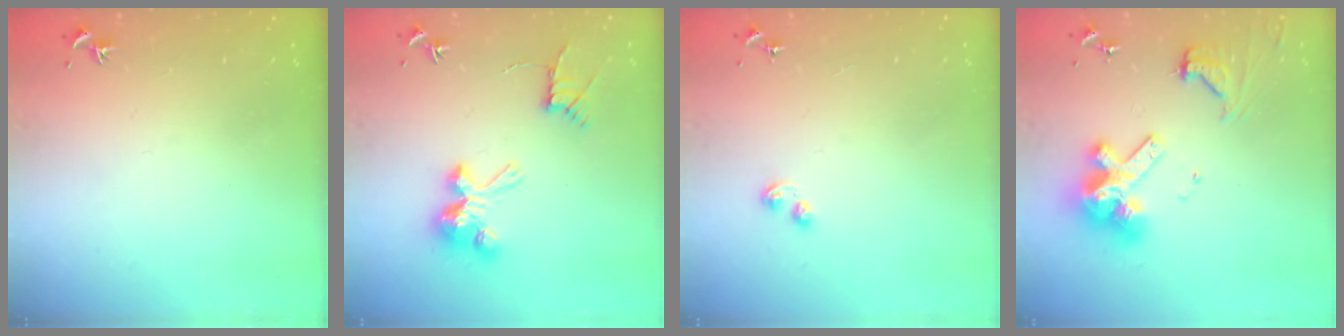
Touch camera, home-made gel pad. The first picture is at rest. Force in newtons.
{"total": 11.9, "press": 11.8, "slide": 0.6}
{"total": 2.9, "press": 2.8, "slide": 0.7}
{"total": 16.9, "press": 16.8, "slide": 1.8}